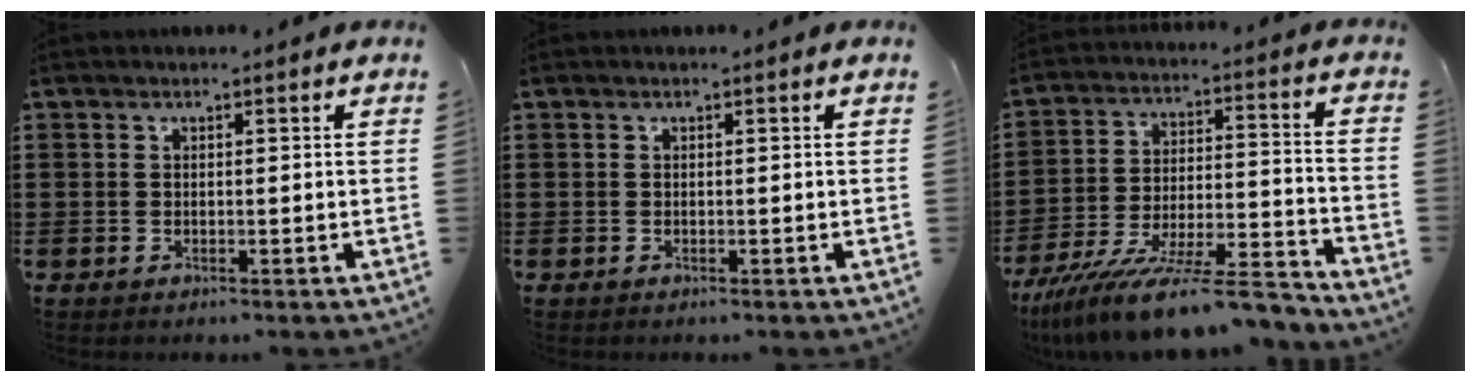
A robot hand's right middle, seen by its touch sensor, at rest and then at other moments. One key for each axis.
{"total": 0.0}
{"total": 14.0, "fx": -11.8, "fy": 0.9, "fz": 7.4, "tx": -0.120, "ty": 0.025, "tz": -0.215}